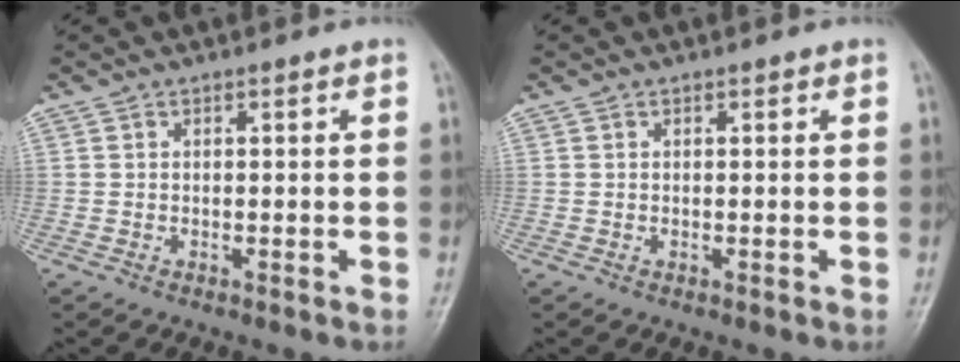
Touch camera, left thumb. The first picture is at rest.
{"total": 0.0}